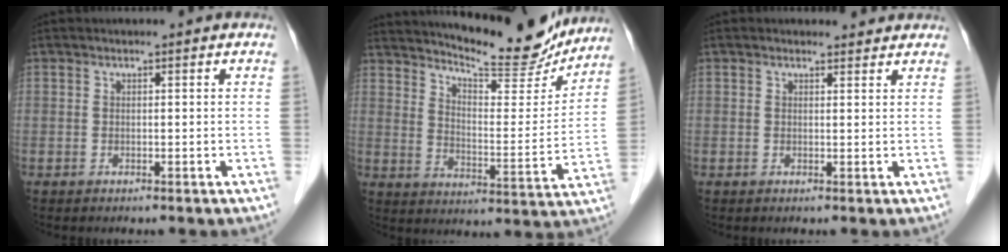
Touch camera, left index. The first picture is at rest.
{"total": 18.2, "force": [16.6, 2.4, 7.1], "torque": [-0.112, -0.035, 0.227]}
{"total": 1.6, "force": [1.5, 0.6, 0.0], "torque": [-0.005, -0.002, 0.012]}